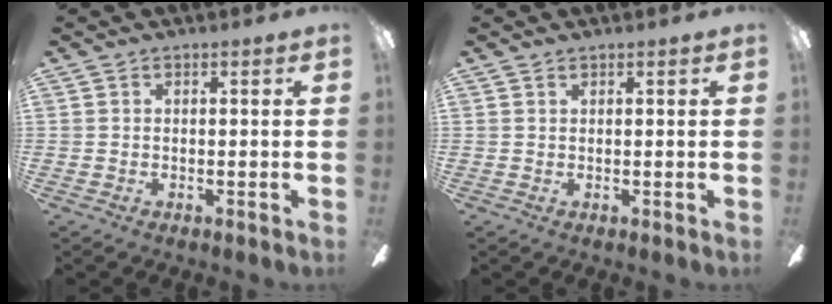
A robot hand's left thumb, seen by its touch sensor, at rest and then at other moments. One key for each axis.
{"total": 0.6, "fx": 0.4, "fy": 0.3, "fz": 0.3, "tx": -0.008, "ty": 0.002, "tz": 0.007}